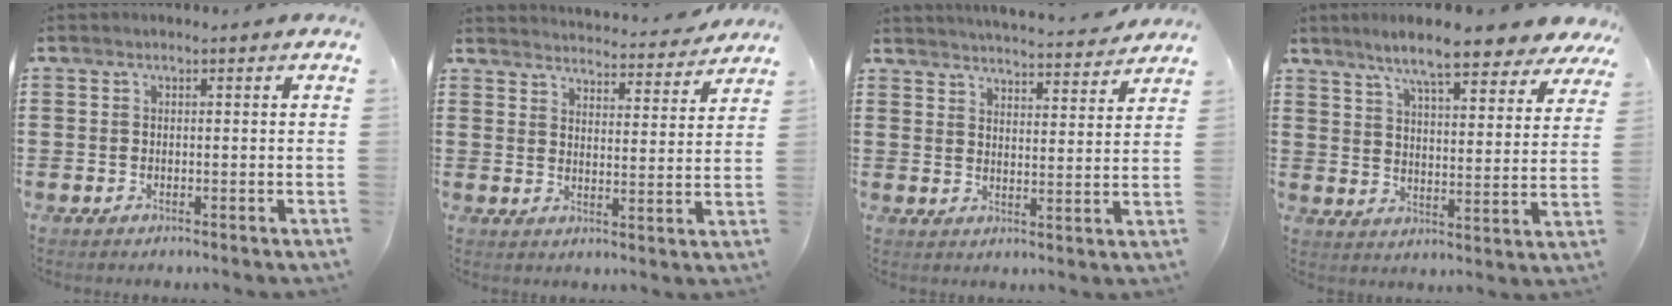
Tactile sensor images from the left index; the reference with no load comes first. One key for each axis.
{"total": 4.0, "fx": 4.0, "fy": -0.2, "fz": 0.1, "tx": -0.013, "ty": -0.033, "tz": 0.065}
{"total": 4.5, "fx": 4.4, "fy": -0.5, "fz": 0.2, "tx": -0.015, "ty": -0.034, "tz": 0.075}
{"total": 9.1, "fx": 7.7, "fy": 0.5, "fz": 4.8, "tx": -0.109, "ty": -0.031, "tz": 0.131}